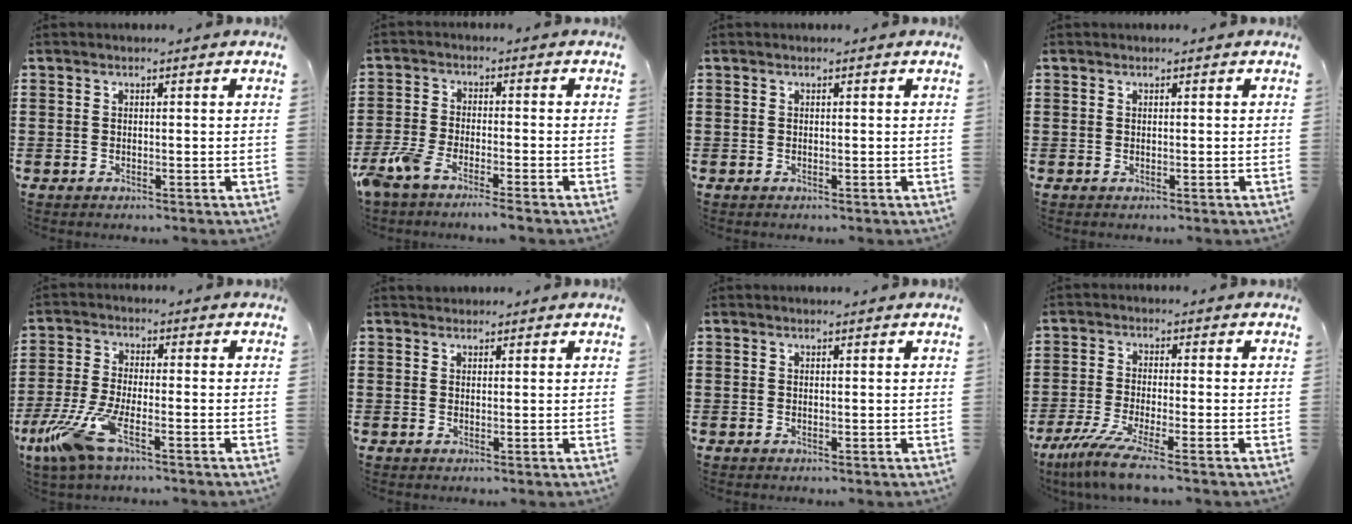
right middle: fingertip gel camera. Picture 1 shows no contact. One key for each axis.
{"total": 4.8, "fx": -4.1, "fy": 0.6, "fz": 2.4, "tx": -0.076, "ty": -0.015, "tz": -0.087}
{"total": 0.0}
{"total": 0.0}
{"total": 7.8, "fx": -4.2, "fy": 2.0, "fz": 6.3, "tx": -0.155, "ty": -0.019, "tz": -0.082}
{"total": 1.1, "fx": 1.0, "fy": 0.4, "fz": -0.1, "tx": -0.001, "ty": 0.002, "tz": 0.020}
{"total": 0.0}
{"total": 6.3, "fx": -4.5, "fy": 0.2, "fz": 4.5, "tx": -0.109, "ty": -0.026, "tz": -0.087}